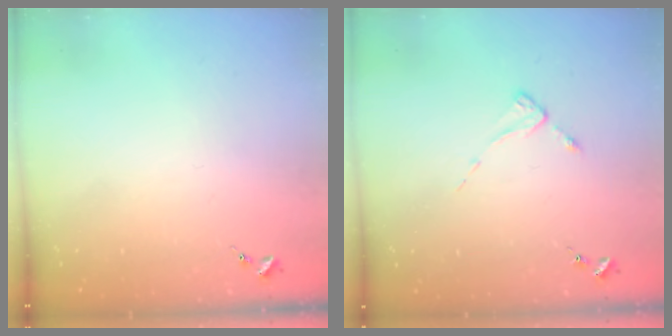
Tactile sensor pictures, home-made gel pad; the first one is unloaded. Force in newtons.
{"total": 2.6, "press": 2.6, "slide": 0.3}